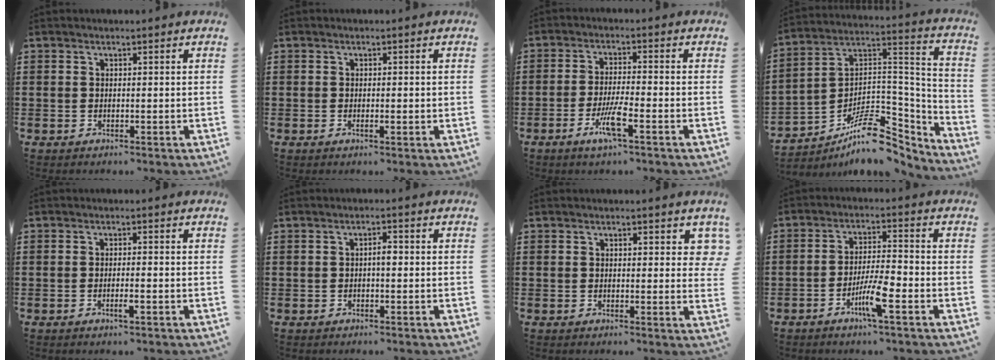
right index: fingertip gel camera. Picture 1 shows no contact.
{"total": 1.2, "force": [-0.2, 0.3, 1.2], "torque": [-0.021, -0.001, -0.004]}
{"total": 5.4, "force": [-2.7, 0.5, 4.6], "torque": [-0.101, -0.015, -0.054]}
{"total": 11.1, "force": [-7.4, 5.0, 6.5], "torque": [-0.108, 0.021, -0.139]}
{"total": 2.0, "force": [-0.9, 0.2, 1.7], "torque": [-0.036, -0.004, -0.019]}
{"total": 1.8, "force": [-0.2, 0.6, 1.7], "torque": [-0.033, 0.002, -0.004]}
{"total": 2.0, "force": [0.9, 1.0, 1.5], "torque": [-0.009, -0.003, 0.010]}
{"total": 6.2, "force": [-2.9, 0.8, 5.4], "torque": [-0.108, -0.009, -0.055]}